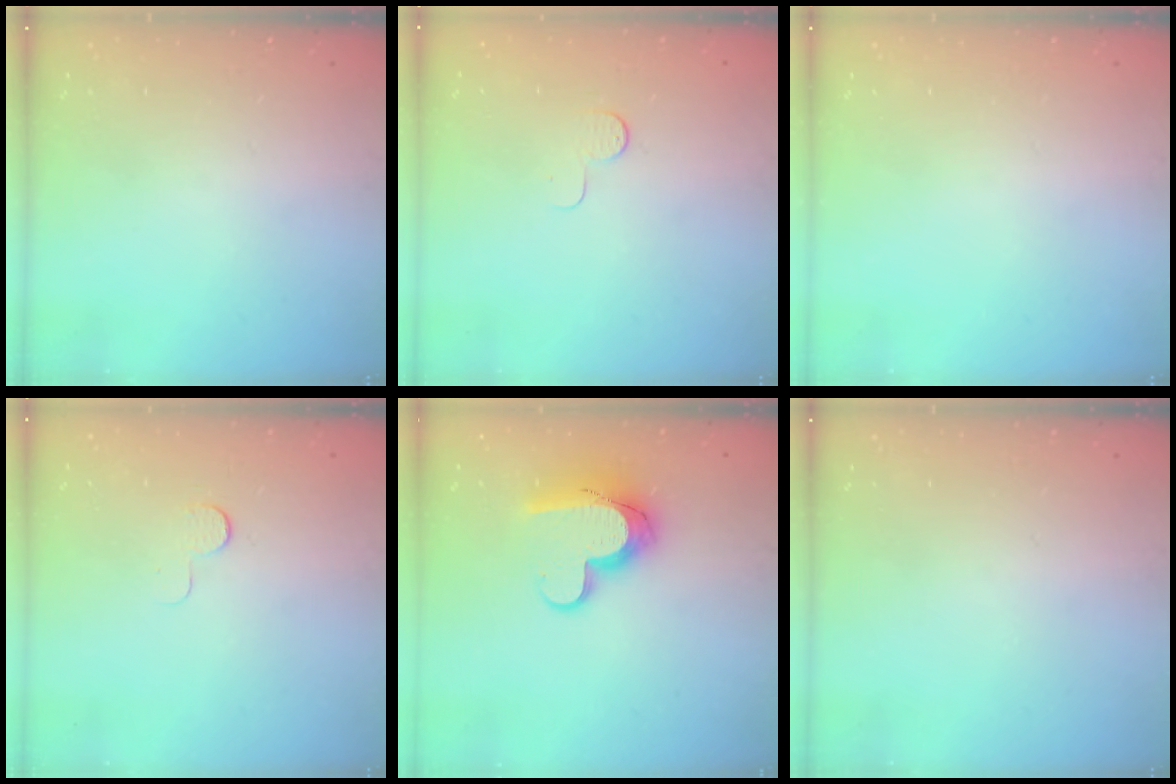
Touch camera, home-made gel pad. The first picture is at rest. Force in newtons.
{"total": 4.0, "press": 4.0, "slide": 0.4}
{"total": 0.0}
{"total": 3.9, "press": 3.9, "slide": 0.4}
{"total": 12.4, "press": 12.4, "slide": 0.6}
{"total": 0.0}